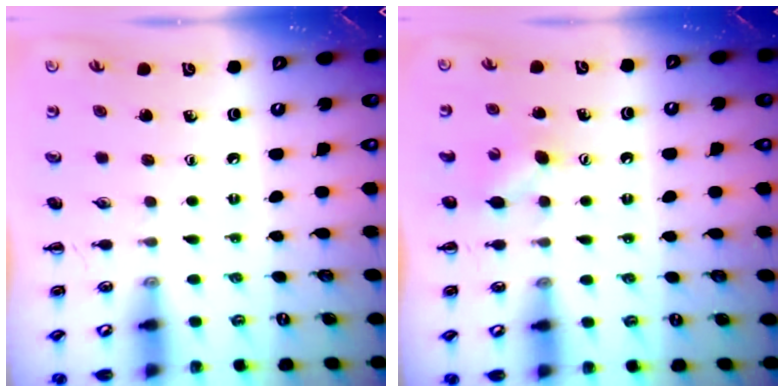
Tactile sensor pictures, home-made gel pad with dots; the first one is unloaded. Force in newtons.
{"total": 4.2, "press": 4.1, "slide": 1.1}